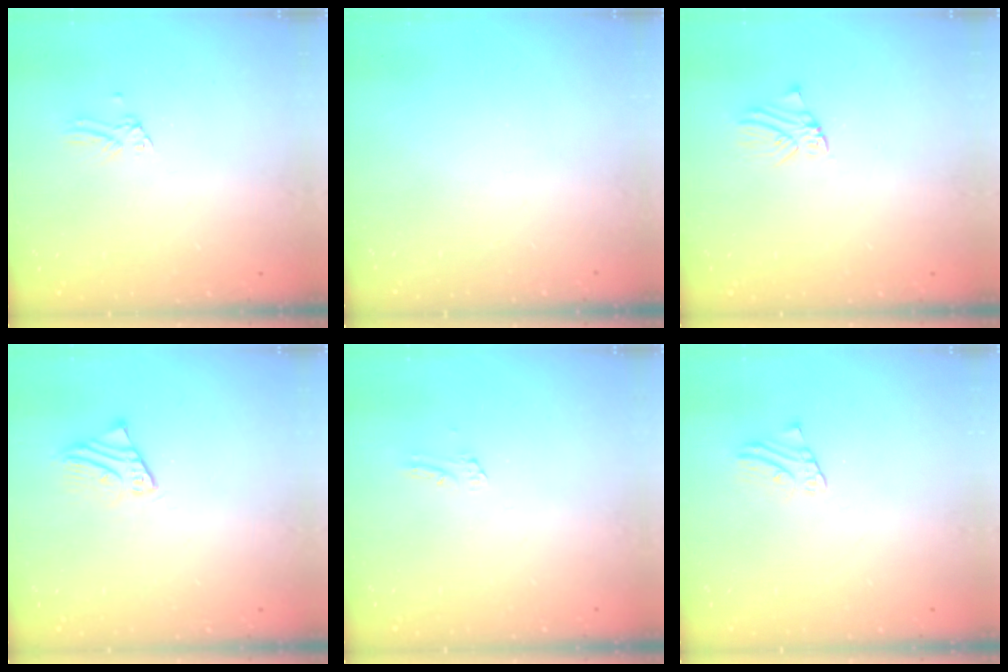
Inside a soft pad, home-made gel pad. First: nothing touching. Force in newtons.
{"total": 0.0}
{"total": 1.1, "press": 1.1, "slide": 0.1}
{"total": 2.6, "press": 2.6, "slide": 0.2}
{"total": 1.6, "press": 1.6, "slide": 0.2}
{"total": 1.6, "press": 1.6, "slide": 0.1}